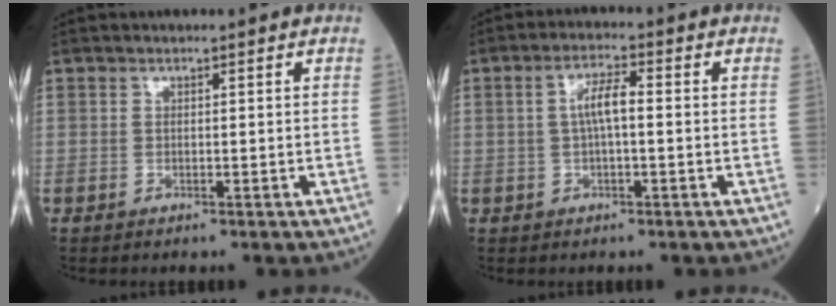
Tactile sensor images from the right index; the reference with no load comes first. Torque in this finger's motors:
{"motor_torque": [0.98, 0.01, 0.42, 0.13]}